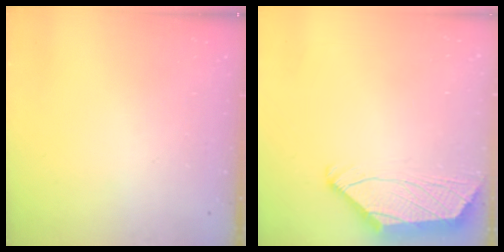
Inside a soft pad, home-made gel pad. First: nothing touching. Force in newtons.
{"total": 2.0, "press": 1.8, "slide": 0.8}